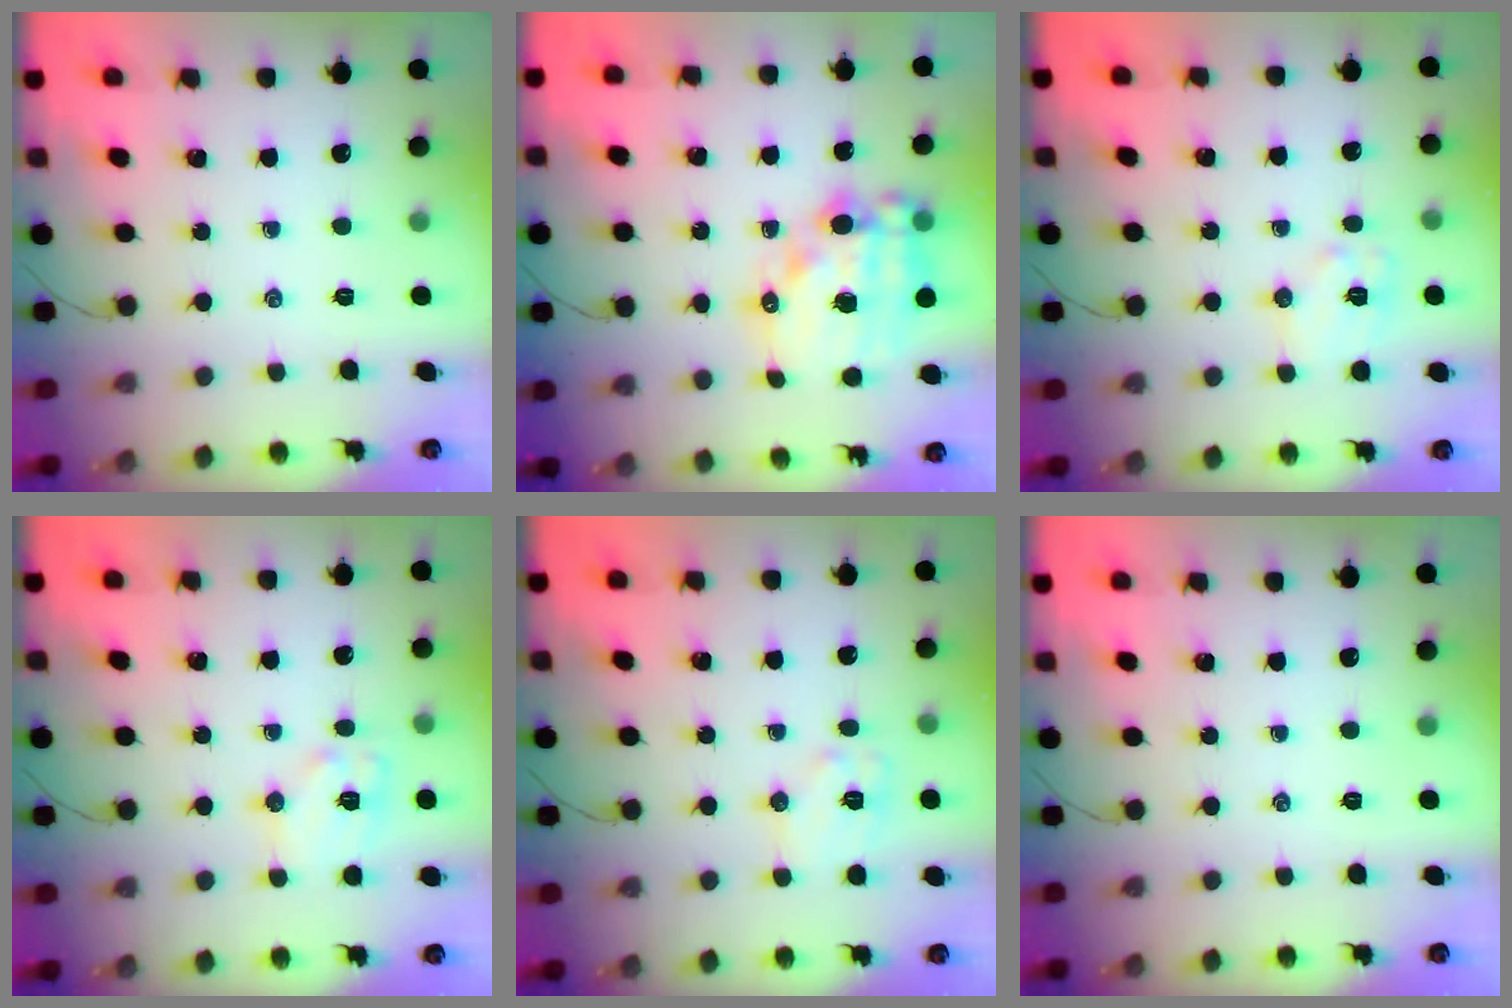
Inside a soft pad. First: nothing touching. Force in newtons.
{"total": 16.7, "press": 16.3, "slide": 3.6}
{"total": 8.9, "press": 8.9, "slide": 0.6}
{"total": 10.5, "press": 10.5, "slide": 0.4}
{"total": 8.9, "press": 8.9, "slide": 0.6}
{"total": 0.0}